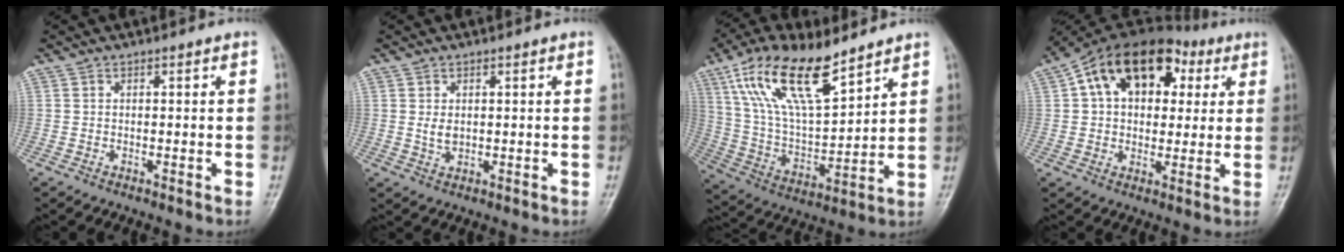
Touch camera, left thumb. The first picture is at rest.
{"total": 2.2, "force": [0.4, 1.4, 1.6], "torque": [-0.025, -0.005, 0.010]}
{"total": 18.9, "force": [11.6, 6.9, 13.2], "torque": [-0.226, -0.041, 0.230]}
{"total": 17.3, "force": [5.4, 11.6, 11.7], "torque": [-0.153, 0.021, 0.079]}